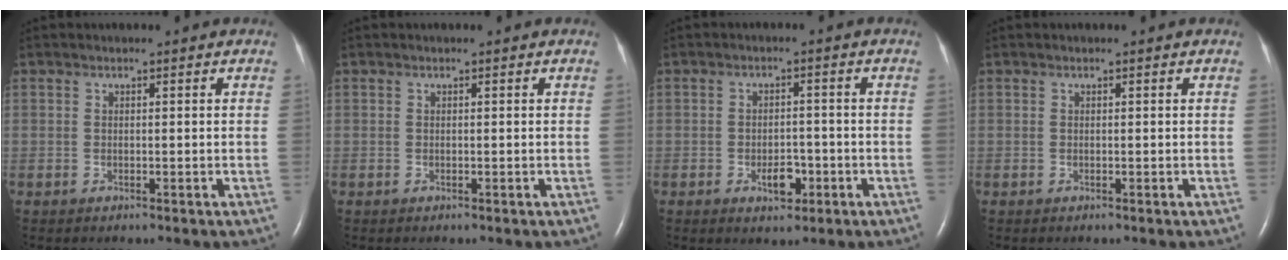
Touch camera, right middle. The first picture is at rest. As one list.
[{"total": 0.0}, {"total": 3.8, "force": [-1.7, 2.1, 2.7], "torque": [-0.041, 0.004, -0.020]}, {"total": 0.0}]